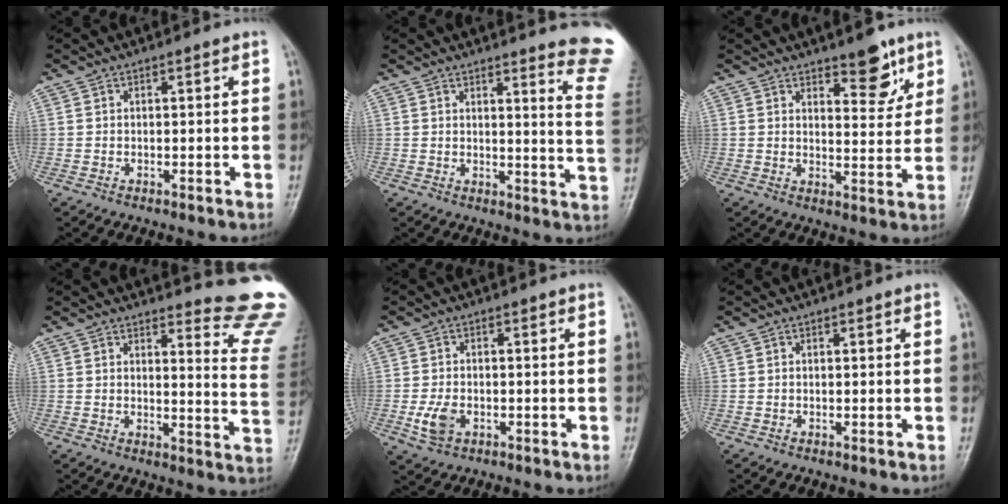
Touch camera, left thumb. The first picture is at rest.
{"total": 13.3, "force": [12.0, 0.0, 5.6], "torque": [-0.045, -0.134, 0.112]}
{"total": 7.2, "force": [4.7, 3.0, 4.5], "torque": [-0.032, -0.033, 0.067]}
{"total": 14.7, "force": [13.9, 1.5, 4.4], "torque": [-0.022, -0.166, 0.135]}
{"total": 4.5, "force": [-1.4, 3.0, 3.0], "torque": [-0.058, 0.000, -0.022]}
{"total": 0.0}